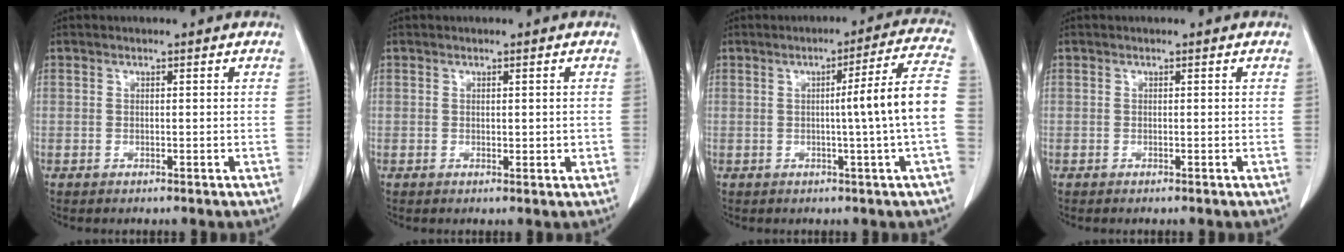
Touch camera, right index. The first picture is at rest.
{"total": 1.7, "force": [0.1, 0.8, 1.5], "torque": [-0.021, -0.004, 0.006]}
{"total": 10.2, "force": [-0.8, -2.0, 10.0], "torque": [-0.132, 0.007, -0.011]}
{"total": 0.0}